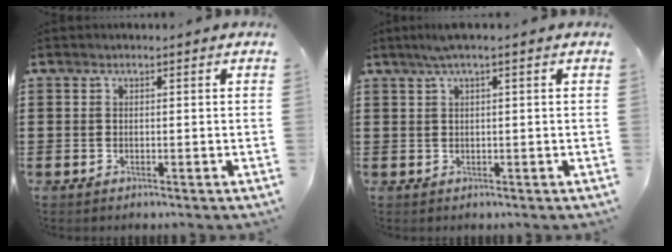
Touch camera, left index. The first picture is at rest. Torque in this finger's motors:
{"motor_torque": [0.96, -1.18, 0.54, 0.05]}